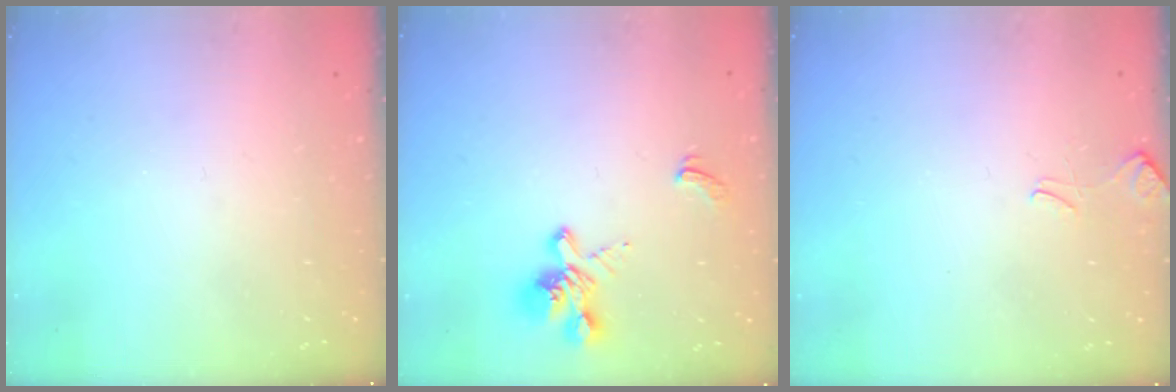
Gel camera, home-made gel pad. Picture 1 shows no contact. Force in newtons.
{"total": 2.8, "press": 2.5, "slide": 1.1}
{"total": 1.7, "press": 1.6, "slide": 0.5}